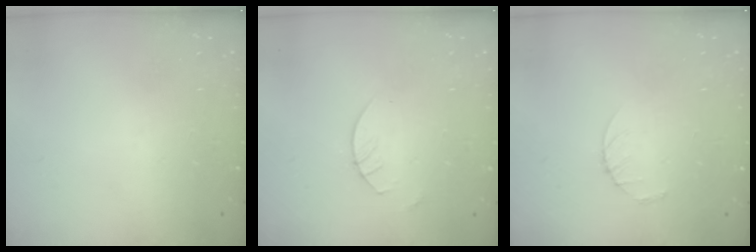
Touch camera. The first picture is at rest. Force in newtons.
{"total": 2.4, "press": 2.4, "slide": 0.1}
{"total": 3.4, "press": 3.3, "slide": 0.4}